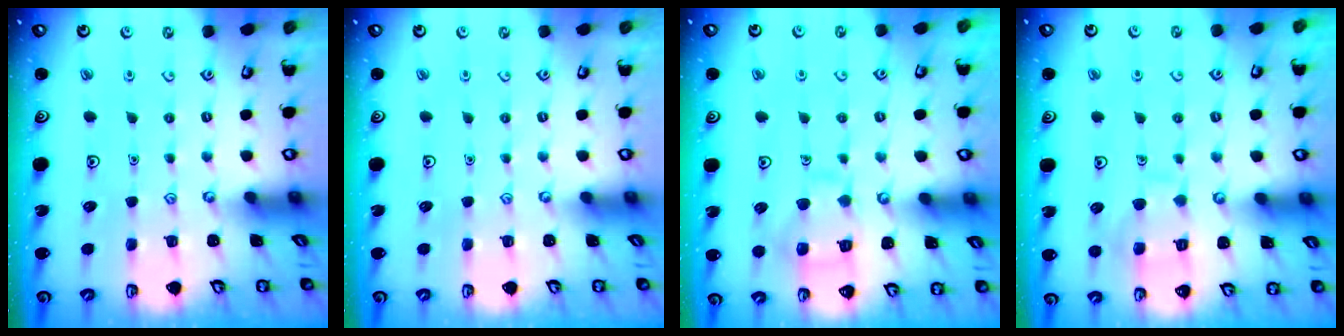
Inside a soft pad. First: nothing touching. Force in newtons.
{"total": 0.0}
{"total": 10.3, "press": 10.3, "slide": 0.9}
{"total": 8.0, "press": 8.0, "slide": 0.8}